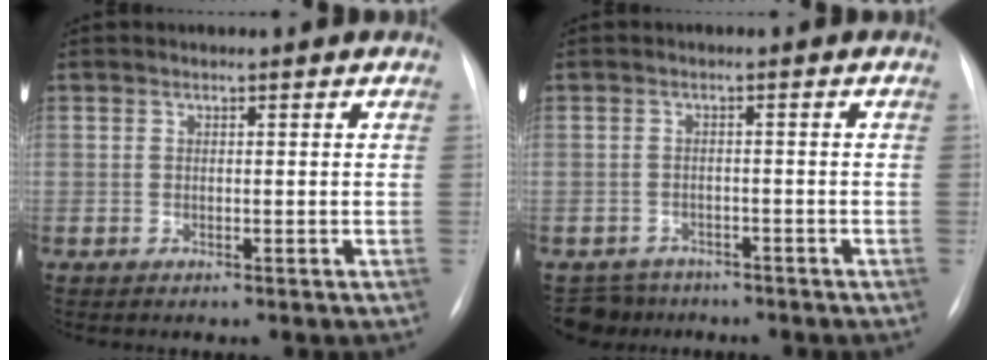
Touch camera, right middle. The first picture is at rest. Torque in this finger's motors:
{"motor_torque": [0.30, -0.31, -0.02, -0.02]}